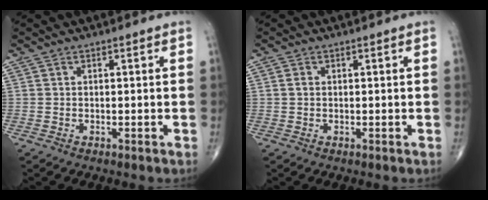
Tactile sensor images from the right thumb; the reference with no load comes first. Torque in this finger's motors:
{"motor_torque": [-0.19, 0.19, 0.06, -0.22, 0.01]}